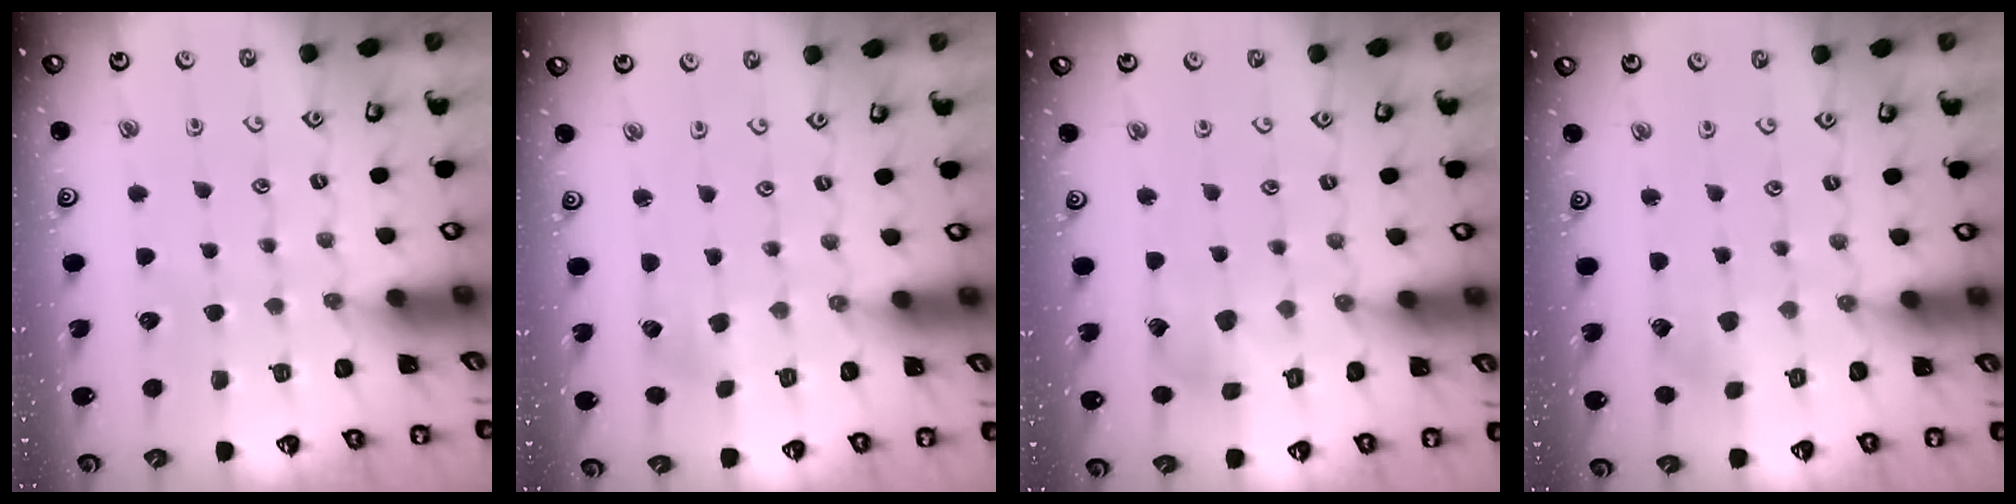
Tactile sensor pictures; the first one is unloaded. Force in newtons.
{"total": 2.2, "press": 2.2, "slide": 0.2}
{"total": 5.8, "press": 5.8, "slide": 0.5}
{"total": 1.8, "press": 1.8, "slide": 0.1}